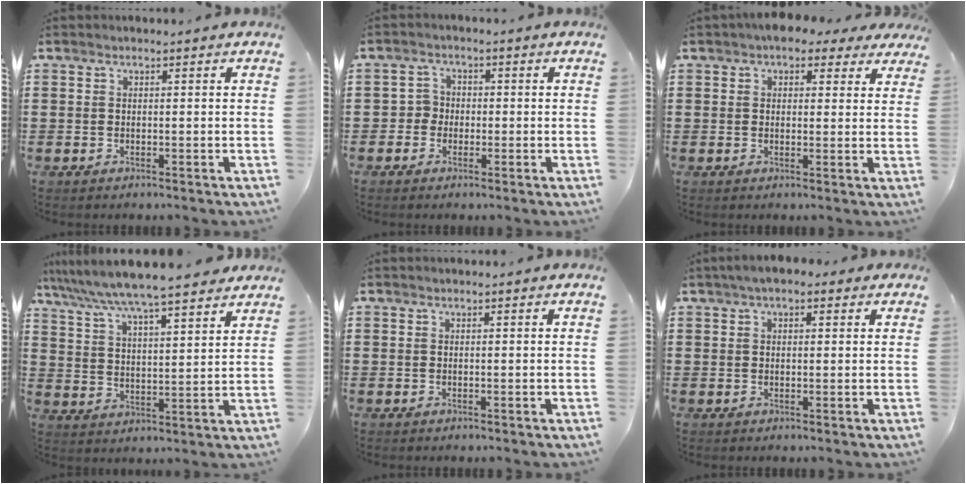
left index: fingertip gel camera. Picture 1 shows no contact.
{"total": 2.4, "force": [-0.9, 2.2, 0.4], "torque": [-0.020, 0.006, -0.023]}
{"total": 4.0, "force": [3.1, 2.1, 1.6], "torque": [-0.034, 0.002, 0.054]}
{"total": 6.7, "force": [6.2, -0.1, 2.6], "torque": [-0.077, -0.034, 0.103]}
{"total": 0.0}
{"total": 2.5, "force": [1.4, 1.4, 1.6], "torque": [-0.036, 0.011, 0.025]}